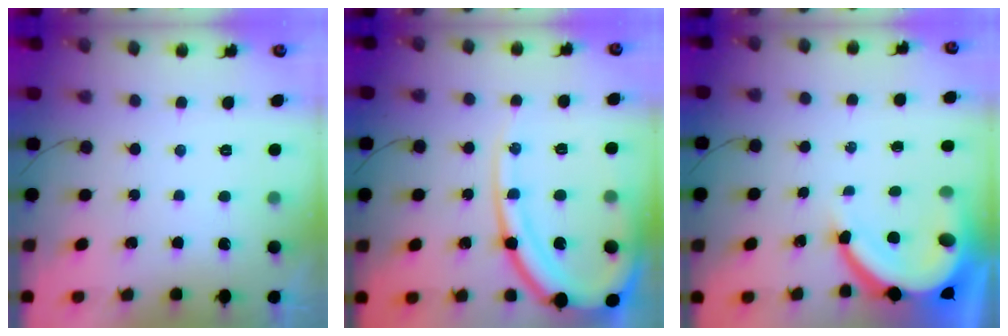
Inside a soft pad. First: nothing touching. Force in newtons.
{"total": 17.2, "press": 17.1, "slide": 1.9}
{"total": 11.7, "press": 11.6, "slide": 1.5}